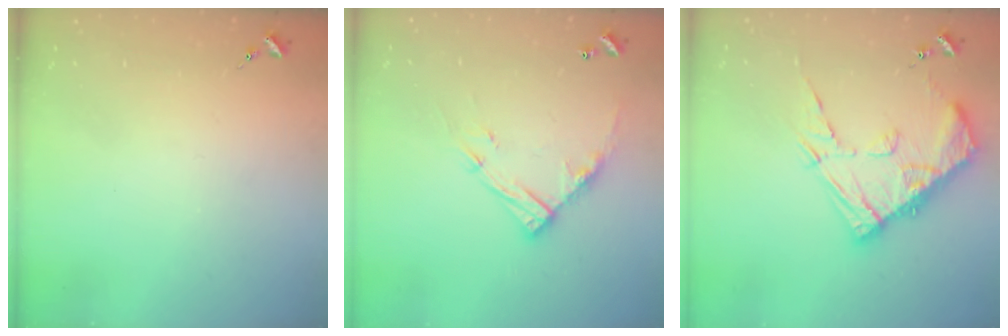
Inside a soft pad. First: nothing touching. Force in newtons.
{"total": 13.1, "press": 13.1, "slide": 1.2}
{"total": 16.6, "press": 16.6, "slide": 1.5}